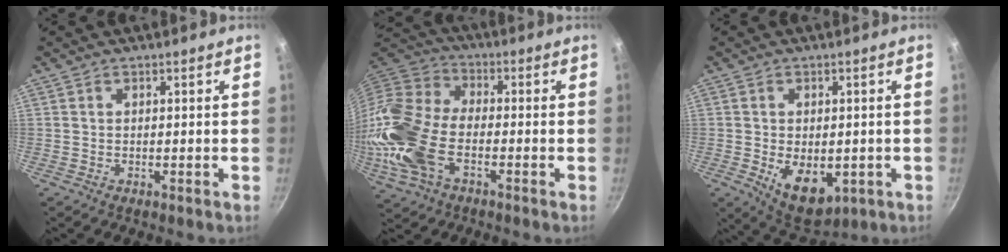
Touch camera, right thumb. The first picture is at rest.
{"total": 18.9, "force": [-4.9, 11.3, 14.4], "torque": [-0.302, 0.027, -0.113]}
{"total": 9.7, "force": [-2.1, 6.1, 7.4], "torque": [-0.087, -0.014, -0.011]}